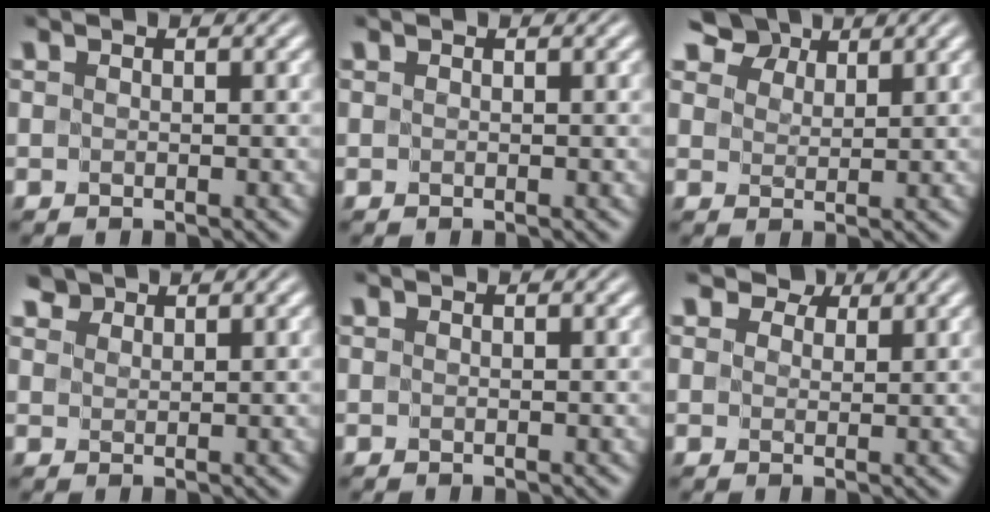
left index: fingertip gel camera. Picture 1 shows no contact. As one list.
[{"total": 0.0}, {"total": 4.6, "force": [4.0, 2.0, 1.2], "torque": [-0.038, -0.010, 0.082]}, {"total": 2.0, "force": [1.9, 0.7, 0.1], "torque": [-0.010, -0.004, 0.040]}, {"total": 0.0}, {"total": 2.6, "force": [2.1, 1.4, 0.8], "torque": [-0.017, -0.006, 0.024]}]